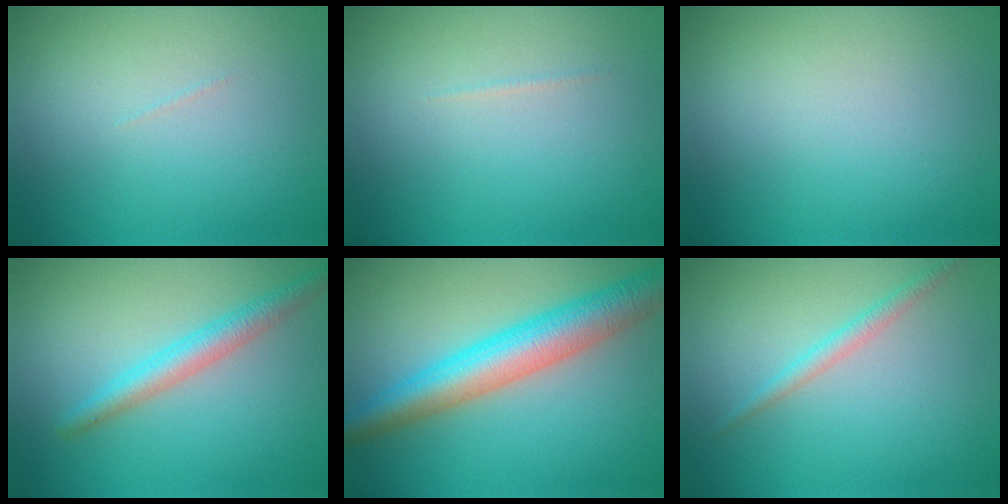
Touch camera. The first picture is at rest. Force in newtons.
{"total": 0.6, "press": 0.6, "slide": 0.2}
{"total": 0.0}
{"total": 2.9, "press": 2.9, "slide": 0.1}
{"total": 6.7, "press": 6.7, "slide": 0.3}
{"total": 1.5, "press": 1.5, "slide": 0.1}